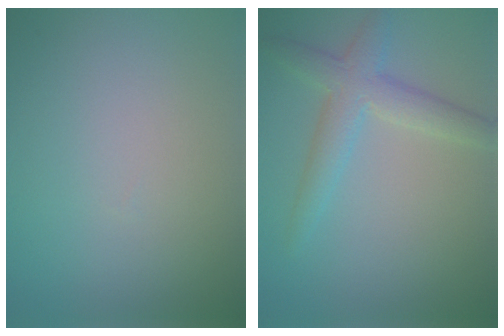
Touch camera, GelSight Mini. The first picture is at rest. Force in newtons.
{"total": 3.7, "press": 3.7, "slide": 0.2}